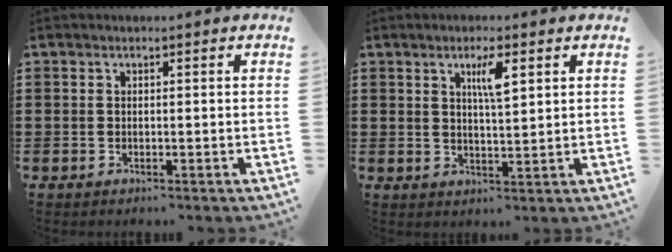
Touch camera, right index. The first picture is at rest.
{"total": 4.2, "force": [1.9, 0.9, 3.6], "torque": [-0.060, 0.001, 0.027]}